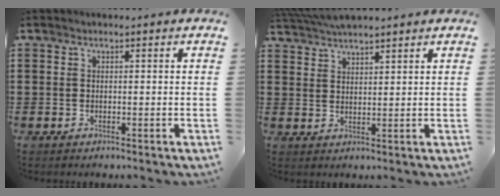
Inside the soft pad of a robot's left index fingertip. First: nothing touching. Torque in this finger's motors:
{"motor_torque": [0.01, -0.11, 0.79, 0.21]}